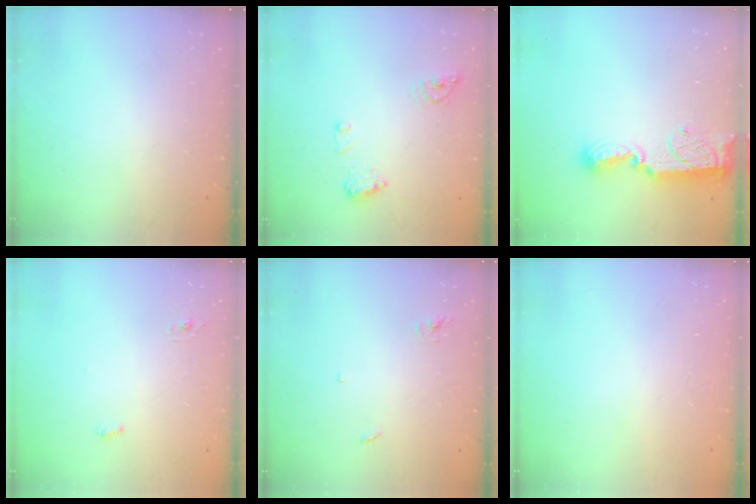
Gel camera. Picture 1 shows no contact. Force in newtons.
{"total": 10.4, "press": 10.4, "slide": 1.0}
{"total": 12.8, "press": 11.4, "slide": 5.9}
{"total": 7.6, "press": 3.8, "slide": 6.6}
{"total": 2.5, "press": 2.5, "slide": 0.1}
{"total": 0.9, "press": 0.9, "slide": 0.0}